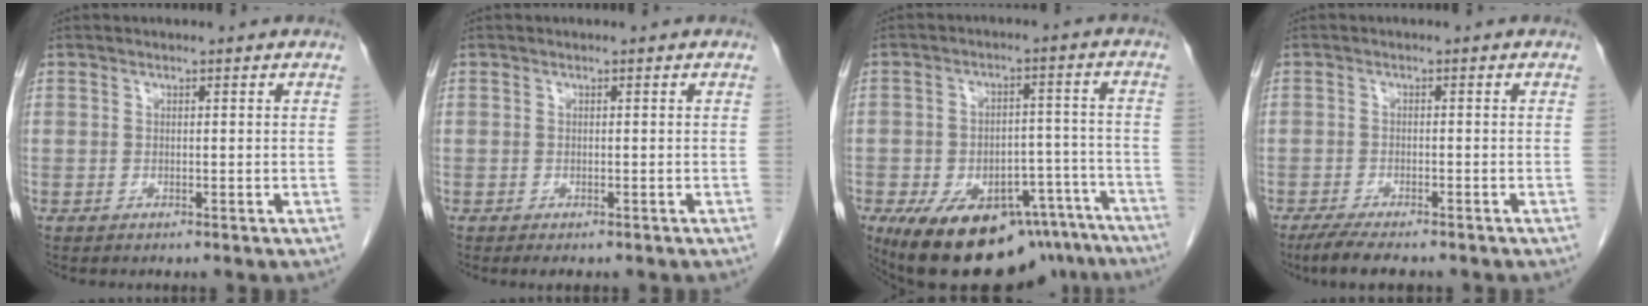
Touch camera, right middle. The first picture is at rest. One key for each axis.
{"total": 1.3, "fx": -1.0, "fy": 0.4, "fz": 0.8, "tx": -0.011, "ty": -0.004, "tz": -0.010}
{"total": 21.1, "fx": -15.6, "fy": 9.6, "fz": 10.3, "tx": -0.128, "ty": 0.025, "tz": -0.208}
{"total": 5.5, "fx": -4.4, "fy": 1.1, "fz": 3.1, "tx": -0.056, "ty": -0.013, "tz": -0.072}